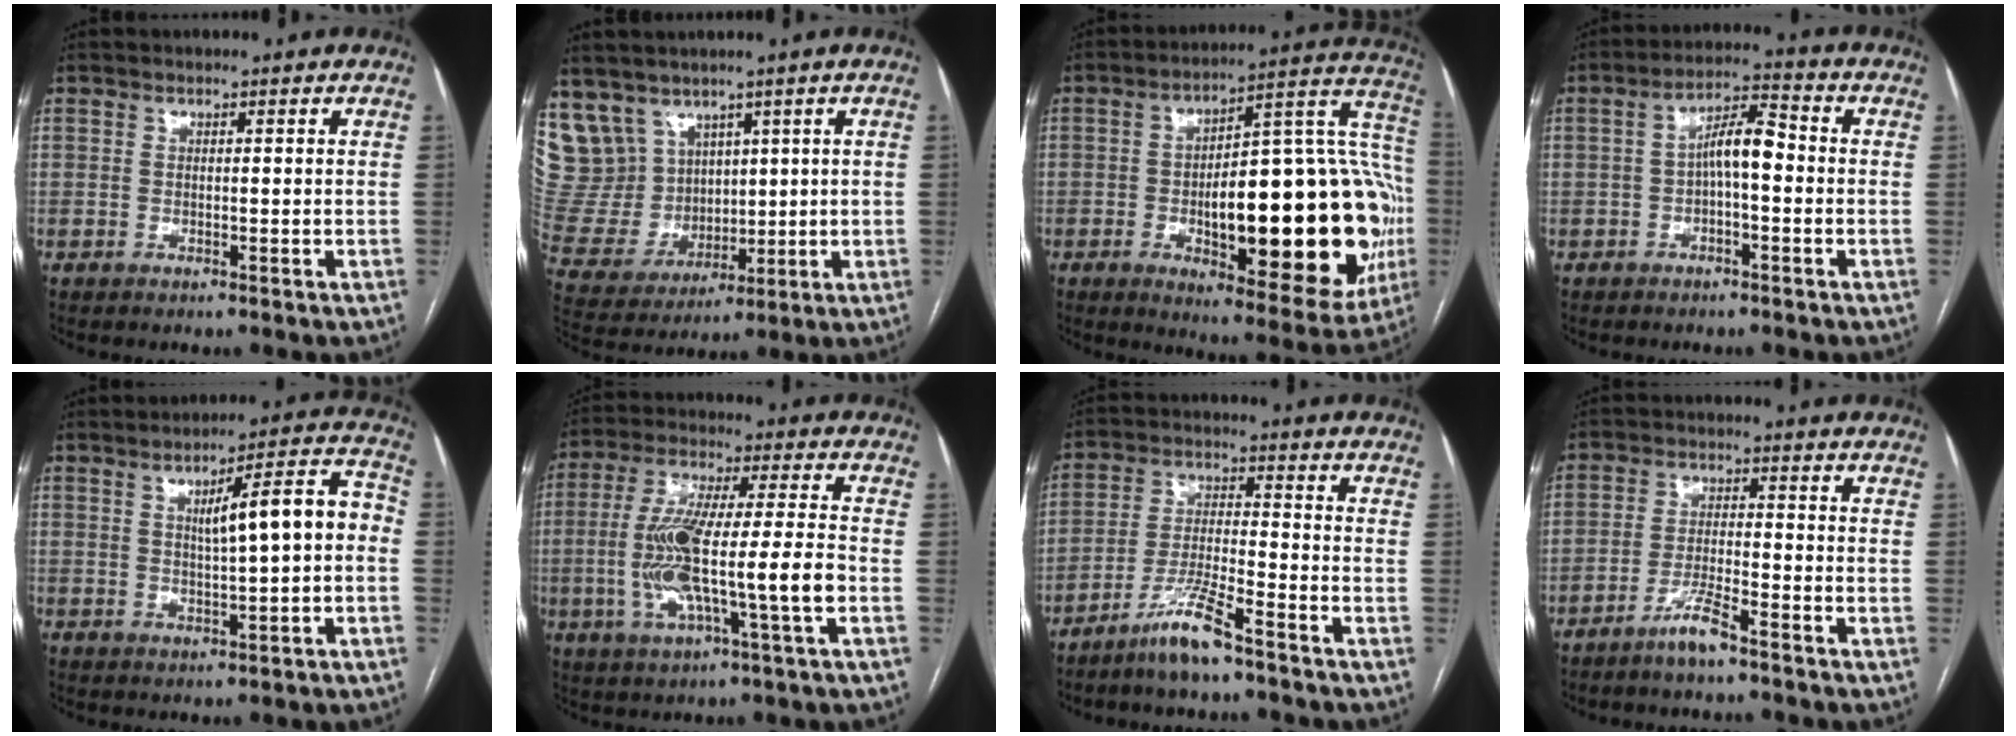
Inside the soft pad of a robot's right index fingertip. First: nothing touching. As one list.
[{"total": 11.4, "force": [7.1, 8.7, 1.8], "torque": [-0.060, 0.049, 0.169]}, {"total": 31.3, "force": [-5.1, 9.3, 29.5], "torque": [-0.336, 0.031, -0.057]}, {"total": 6.3, "force": [-0.5, 1.8, 6.0], "torque": [-0.107, 0.026, -0.011]}, {"total": 10.0, "force": [0.4, 1.5, 9.9], "torque": [-0.136, 0.031, 0.007]}, {"total": 14.6, "force": [-2.9, 1.0, 14.3], "torque": [-0.281, 0.007, -0.050]}, {"total": 7.5, "force": [-5.7, 0.1, 4.8], "torque": [-0.100, -0.015, -0.114]}, {"total": 4.6, "force": [-3.6, 0.0, 2.9], "torque": [-0.058, -0.007, -0.072]}]